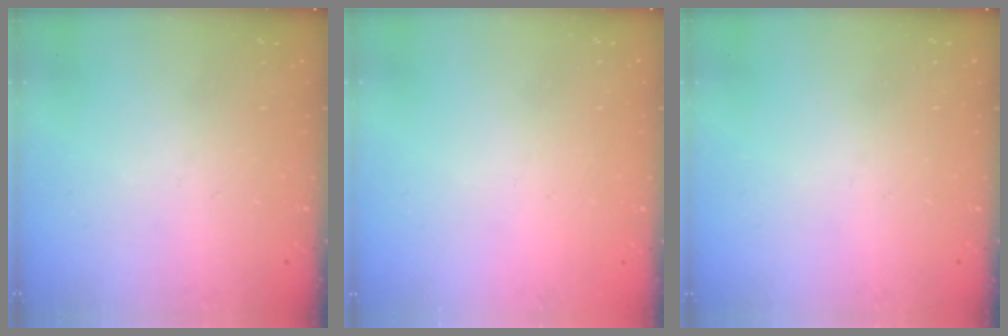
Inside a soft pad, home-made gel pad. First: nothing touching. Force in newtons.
{"total": 2.2, "press": 2.2, "slide": 0.1}
{"total": 0.0}